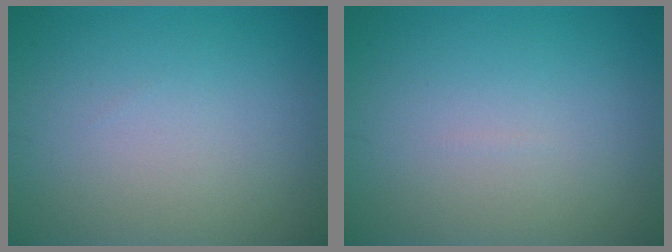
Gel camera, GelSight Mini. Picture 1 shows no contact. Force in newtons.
{"total": 0.0}